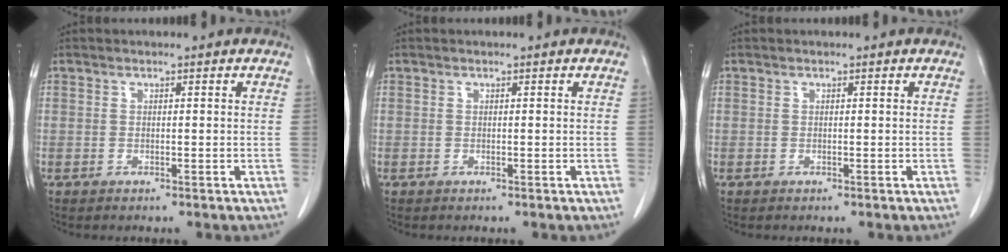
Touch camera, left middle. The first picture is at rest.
{"total": 0.0}
{"total": 0.0}